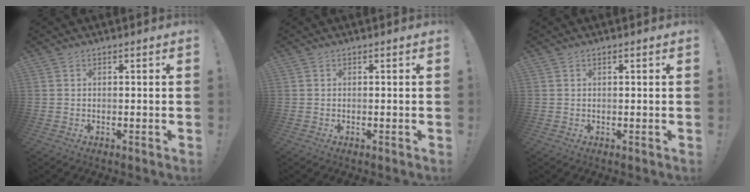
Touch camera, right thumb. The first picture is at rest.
{"total": 0.0}
{"total": 0.7, "force": [0.2, 0.0, 0.6], "torque": [-0.007, -0.001, 0.003]}